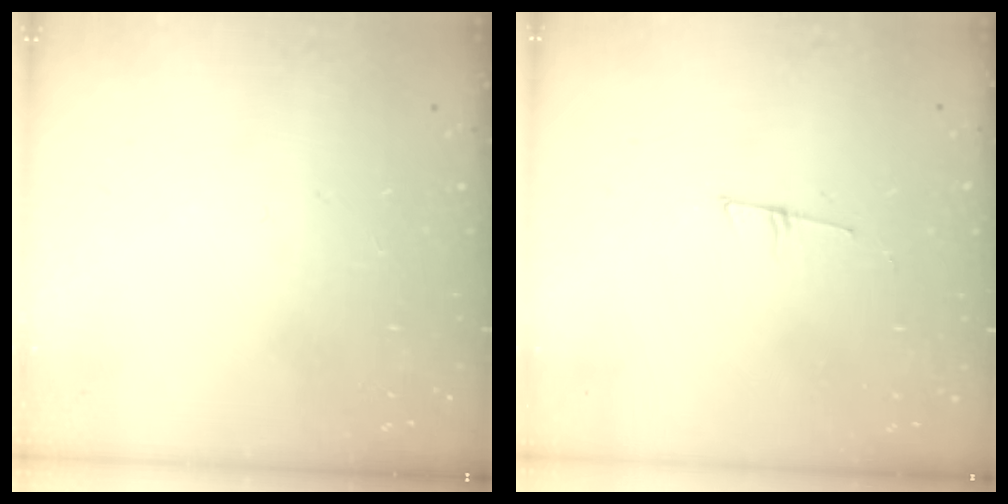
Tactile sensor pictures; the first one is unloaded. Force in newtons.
{"total": 5.3, "press": 4.5, "slide": 2.9}